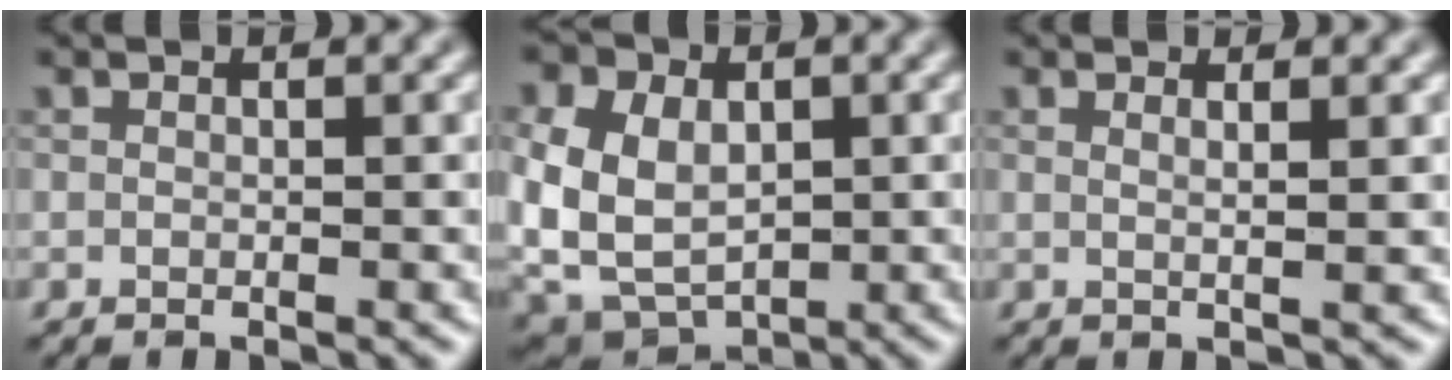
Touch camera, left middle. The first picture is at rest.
{"total": 10.6, "force": [0.6, 8.0, 6.8], "torque": [-0.136, -0.008, 0.004]}
{"total": 2.3, "force": [1.1, 1.0, 1.8], "torque": [-0.021, -0.005, -0.006]}